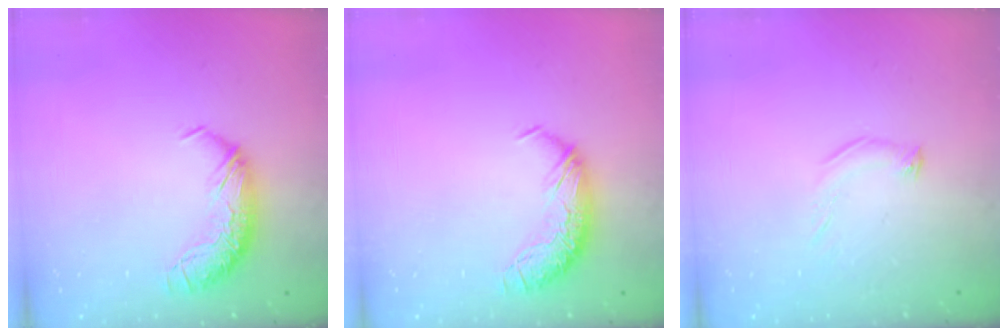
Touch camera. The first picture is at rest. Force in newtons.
{"total": 0.0}
{"total": 5.5, "press": 5.5, "slide": 0.5}